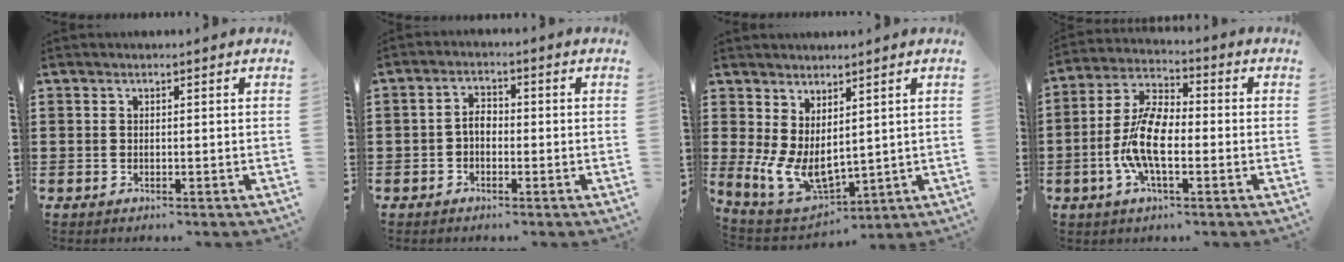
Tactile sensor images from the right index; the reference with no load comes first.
{"total": 2.7, "force": [-0.8, 1.6, 2.0], "torque": [-0.055, 0.000, -0.022]}
{"total": 6.3, "force": [1.1, 3.4, 5.1], "torque": [-0.134, -0.022, 0.024]}
{"total": 8.9, "force": [-2.2, 3.8, 7.8], "torque": [-0.179, -0.008, -0.046]}